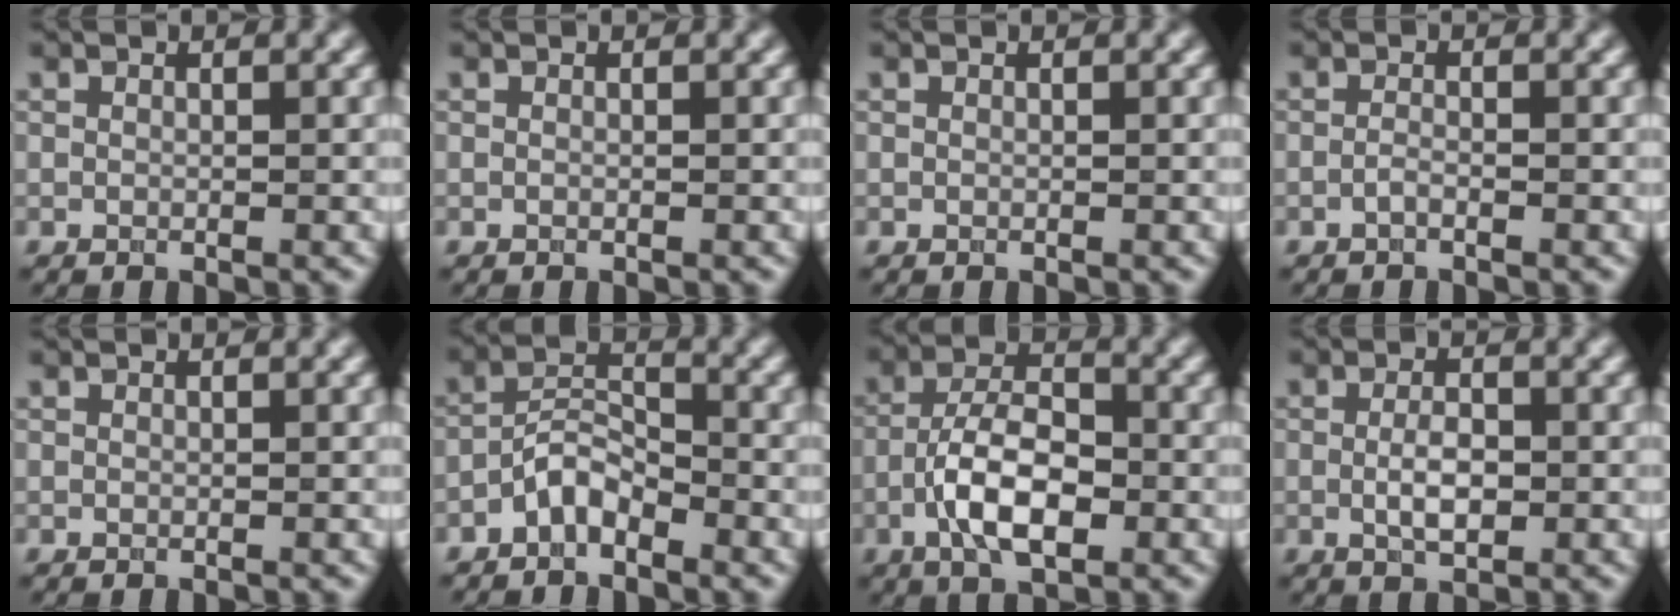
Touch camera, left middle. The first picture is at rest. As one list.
[{"total": 0.0}, {"total": 0.0}, {"total": 0.8, "force": [-0.5, 0.2, 0.6], "torque": [-0.013, -0.001, -0.010]}, {"total": 0.0}, {"total": 3.0, "force": [-2.2, 1.3, 1.6], "torque": [-0.027, 0.015, -0.047]}, {"total": 6.6, "force": [-2.3, 2.9, 5.4], "torque": [-0.098, 0.006, -0.049]}, {"total": 2.7, "force": [-0.3, 1.2, 2.4], "torque": [-0.048, -0.003, -0.005]}]